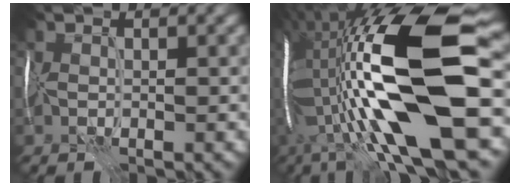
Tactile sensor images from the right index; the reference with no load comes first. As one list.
[{"total": 19.9, "force": [-0.5, 6.7, 18.7], "torque": [-0.370, 0.006, -0.010]}]